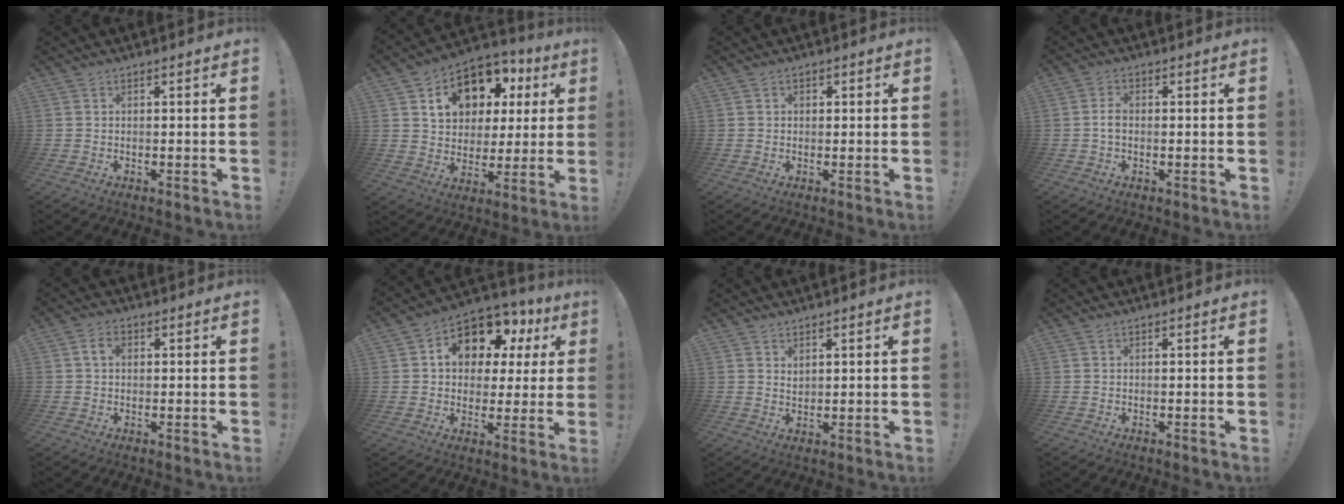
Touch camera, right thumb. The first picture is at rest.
{"total": 15.2, "force": [7.1, 10.9, 8.0], "torque": [-0.123, -0.037, 0.137]}
{"total": 1.1, "force": [-0.1, 1.0, 0.4], "torque": [-0.005, 0.003, -0.002]}
{"total": 2.5, "force": [-0.3, 1.6, 1.9], "torque": [-0.035, 0.006, -0.005]}
{"total": 3.4, "force": [0.9, 2.2, 2.5], "torque": [-0.049, 0.010, 0.015]}
{"total": 12.5, "force": [6.2, 8.4, 6.9], "torque": [-0.111, -0.041, 0.112]}
{"total": 1.7, "force": [1.4, 0.9, 0.5], "torque": [-0.004, -0.008, 0.025]}
{"total": 0.0}